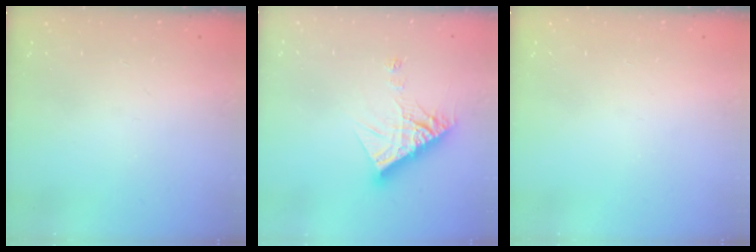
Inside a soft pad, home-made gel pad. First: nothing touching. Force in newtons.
{"total": 12.4, "press": 12.3, "slide": 1.0}
{"total": 0.0}